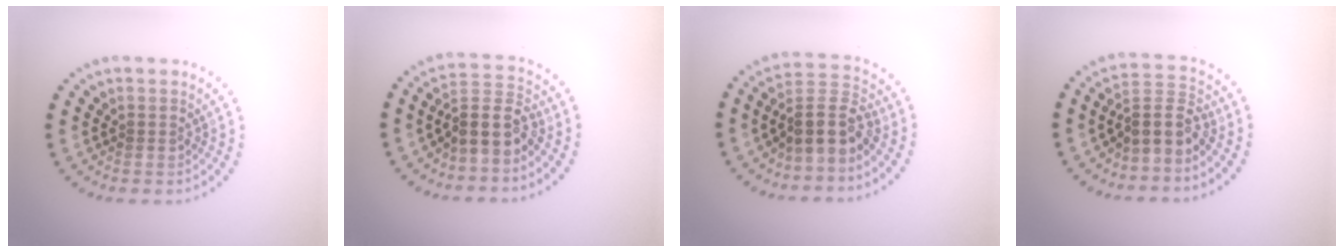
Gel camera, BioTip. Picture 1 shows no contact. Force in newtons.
{"total": 3.7, "press": 3.0, "slide": 2.1}
{"total": 4.1, "press": 3.6, "slide": 2.0}
{"total": 3.2, "press": 2.4, "slide": 2.1}